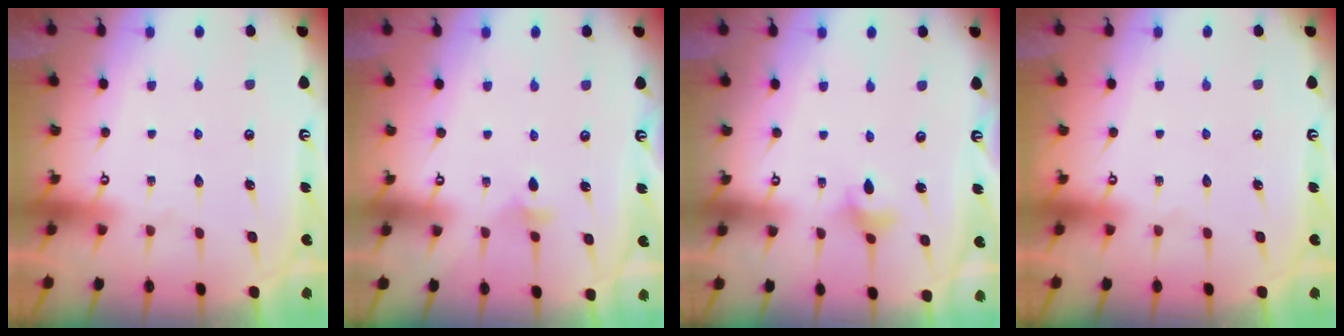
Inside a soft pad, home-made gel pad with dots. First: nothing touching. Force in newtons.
{"total": 3.9, "press": 3.8, "slide": 1.0}
{"total": 3.0, "press": 3.0, "slide": 0.1}
{"total": 0.0}